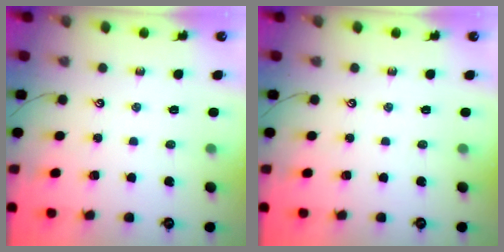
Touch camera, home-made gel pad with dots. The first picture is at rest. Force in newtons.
{"total": 0.0}